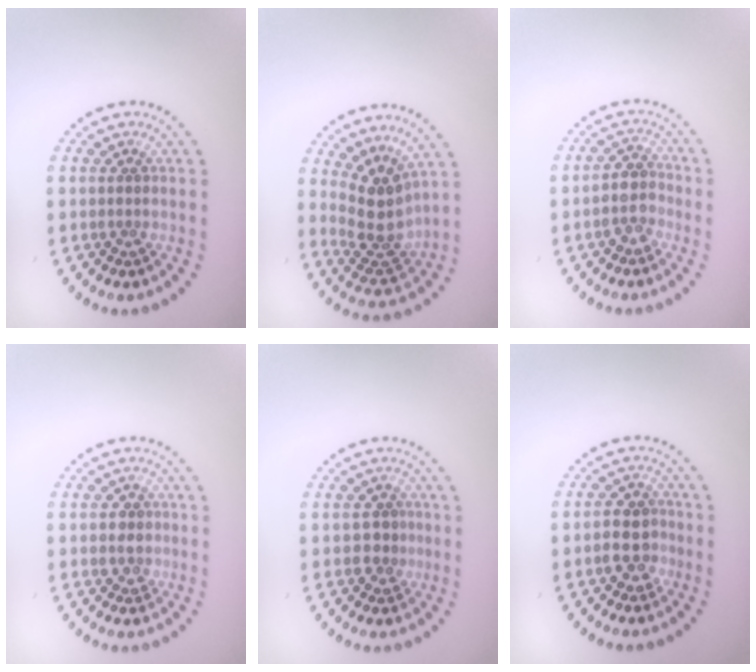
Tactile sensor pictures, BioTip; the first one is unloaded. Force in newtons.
{"total": 4.0, "press": 3.3, "slide": 2.3}
{"total": 2.5, "press": 2.3, "slide": 1.0}
{"total": 1.3, "press": 1.1, "slide": 0.7}
{"total": 1.9, "press": 1.8, "slide": 0.8}
{"total": 3.0, "press": 2.7, "slide": 1.2}